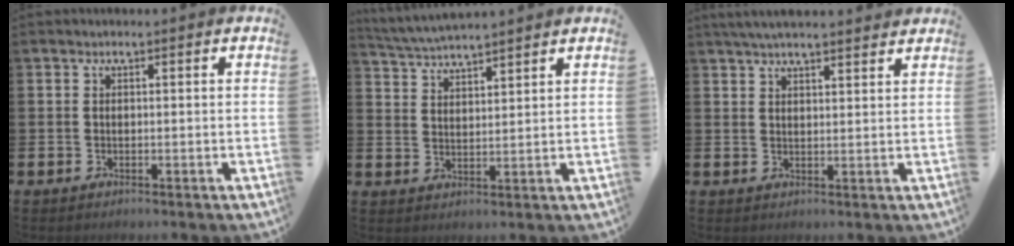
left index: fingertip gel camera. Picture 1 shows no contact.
{"total": 4.4, "force": [4.4, 0.0, 0.5], "torque": [-0.029, -0.023, 0.079]}
{"total": 4.0, "force": [3.9, 0.3, 1.2], "torque": [-0.030, -0.009, 0.071]}